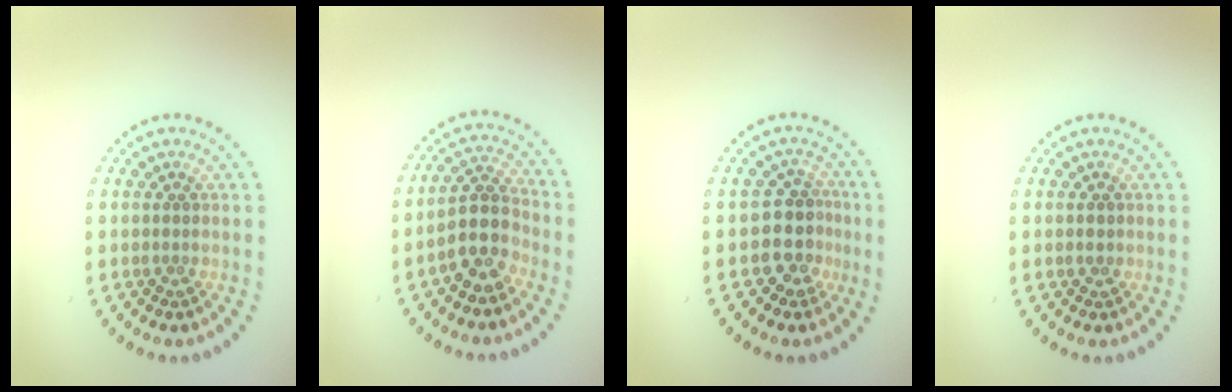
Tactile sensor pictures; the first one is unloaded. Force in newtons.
{"total": 4.5, "press": 4.1, "slide": 1.8}
{"total": 3.2, "press": 2.6, "slide": 1.9}
{"total": 0.9, "press": 0.9, "slide": 0.1}